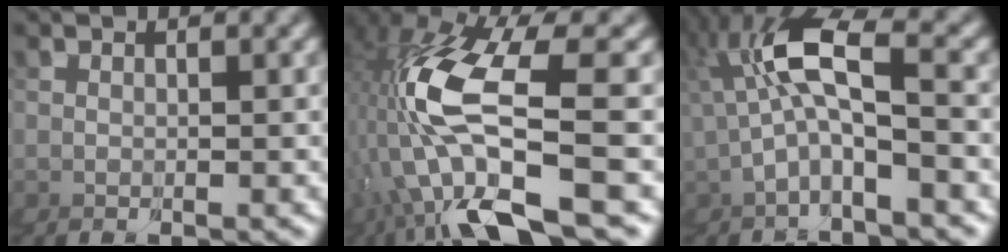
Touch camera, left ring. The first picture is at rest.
{"total": 7.5, "force": [-1.2, 3.5, 6.5], "torque": [-0.213, -0.018, -0.002]}
{"total": 5.2, "force": [0.3, 3.4, 3.9], "torque": [-0.113, 0.006, -0.001]}